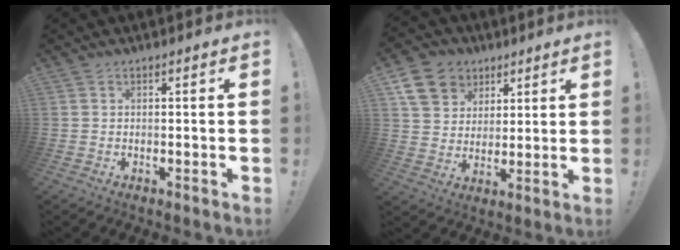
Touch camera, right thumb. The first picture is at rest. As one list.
[{"total": 12.5, "force": [6.3, 10.0, 4.2], "torque": [-0.057, -0.033, 0.128]}]